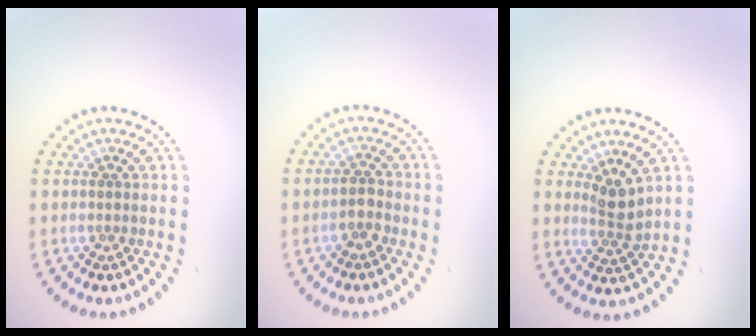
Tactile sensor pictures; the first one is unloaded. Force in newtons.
{"total": 1.5, "press": 1.4, "slide": 0.6}
{"total": 2.4, "press": 1.8, "slide": 1.5}